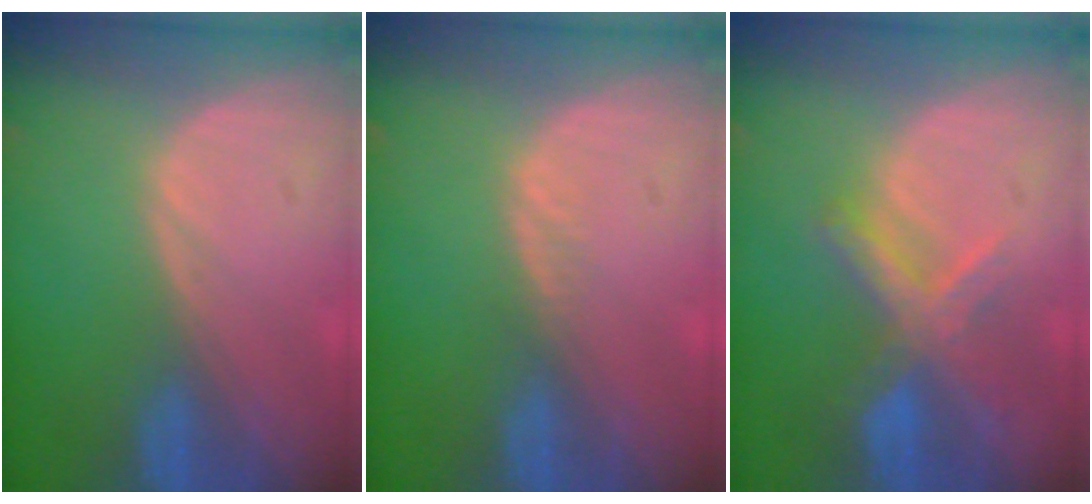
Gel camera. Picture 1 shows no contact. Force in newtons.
{"total": 0.9, "press": 0.9, "slide": 0.2}
{"total": 7.1, "press": 6.2, "slide": 3.6}